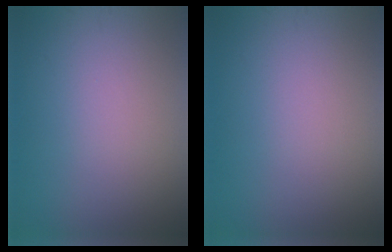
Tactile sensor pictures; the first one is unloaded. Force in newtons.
{"total": 0.0}